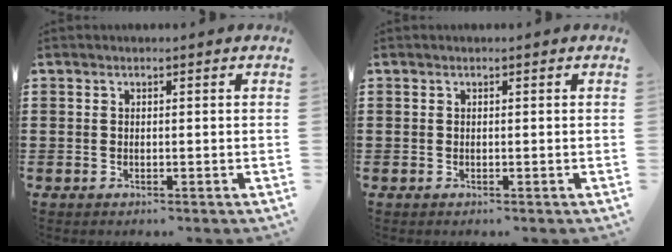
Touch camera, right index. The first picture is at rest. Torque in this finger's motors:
{"motor_torque": [0.83, 1.31, 0.02, 0.00]}